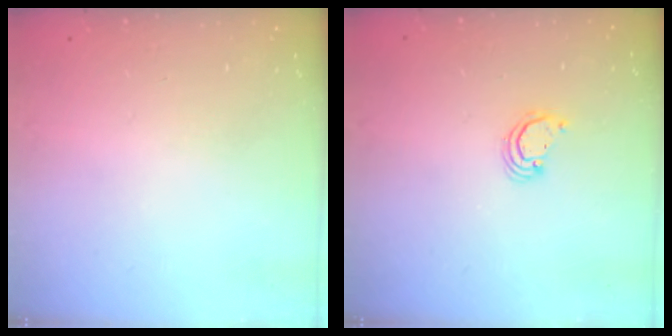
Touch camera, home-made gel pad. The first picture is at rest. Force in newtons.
{"total": 2.3, "press": 2.3, "slide": 0.3}